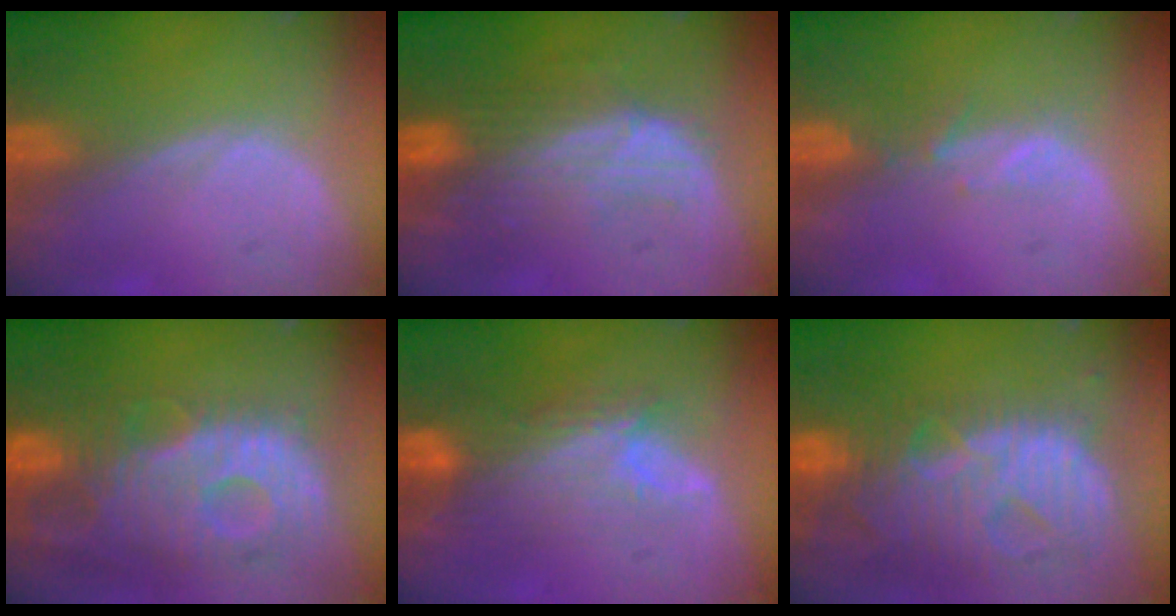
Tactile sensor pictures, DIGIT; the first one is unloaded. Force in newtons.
{"total": 7.3, "press": 7.3, "slide": 0.6}
{"total": 1.9, "press": 1.8, "slide": 0.7}
{"total": 13.2, "press": 11.5, "slide": 6.5}
{"total": 8.2, "press": 7.6, "slide": 3.1}
{"total": 13.4, "press": 11.5, "slide": 6.9}